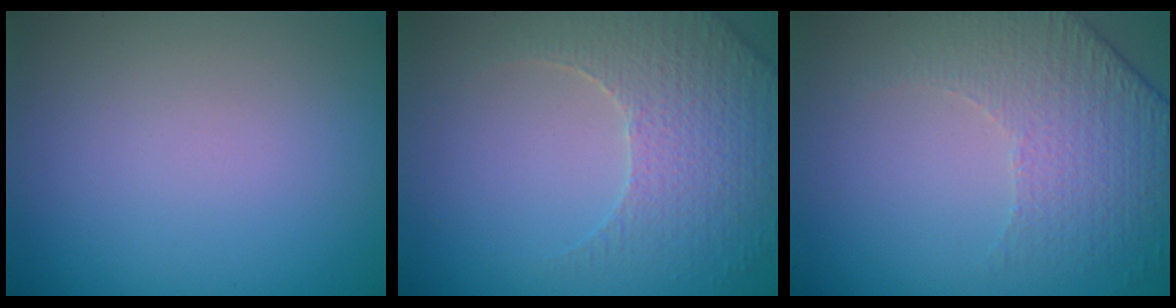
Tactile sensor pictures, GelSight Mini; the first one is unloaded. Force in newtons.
{"total": 3.7, "press": 3.6, "slide": 1.0}
{"total": 4.7, "press": 3.3, "slide": 3.3}